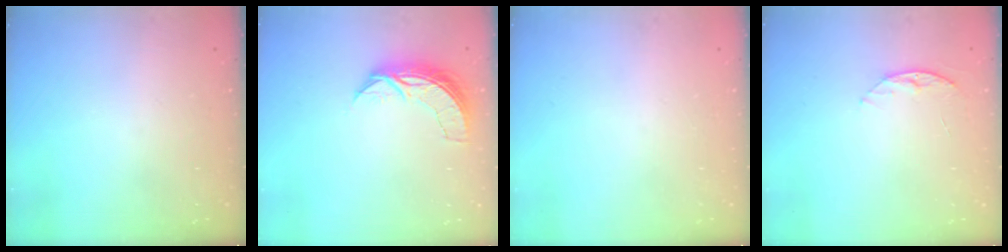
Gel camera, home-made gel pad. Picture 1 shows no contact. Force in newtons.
{"total": 7.4, "press": 7.3, "slide": 0.5}
{"total": 0.0}
{"total": 6.4, "press": 6.3, "slide": 0.7}